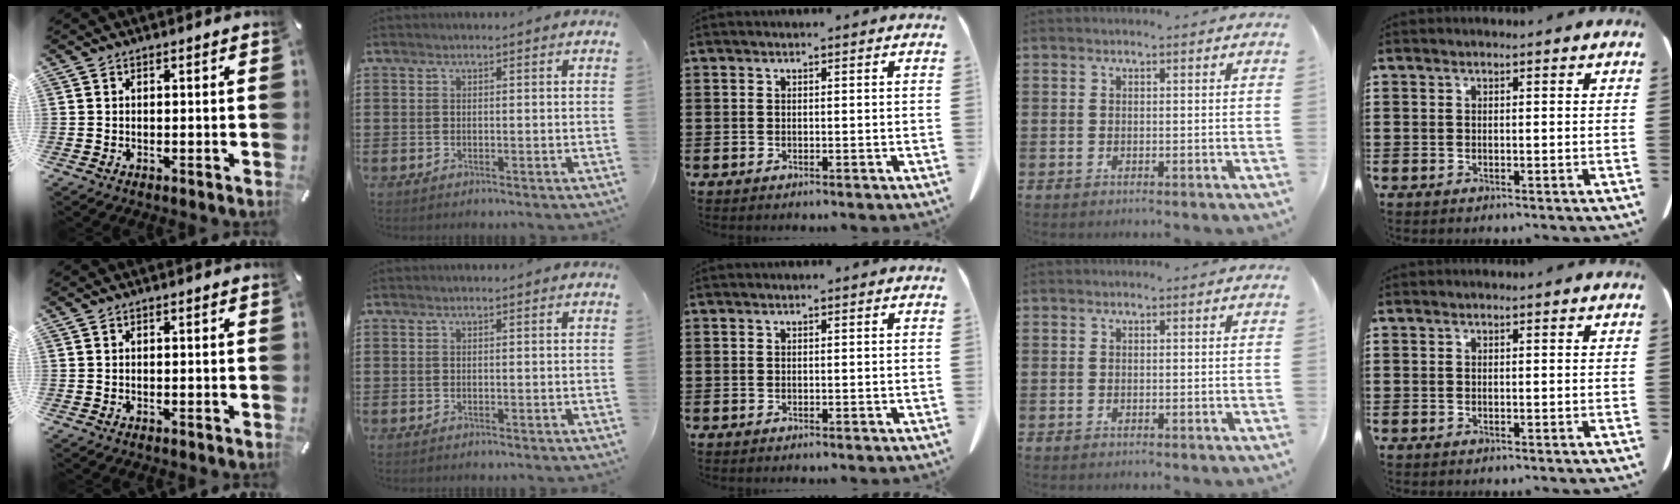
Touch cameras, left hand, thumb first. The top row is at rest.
{}